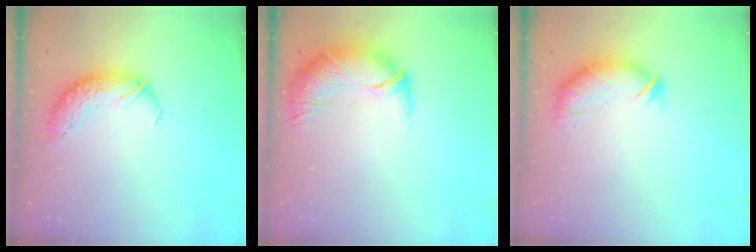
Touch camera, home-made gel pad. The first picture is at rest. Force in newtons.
{"total": 2.9, "press": 0.7, "slide": 2.8}
{"total": 3.2, "press": 2.5, "slide": 1.9}